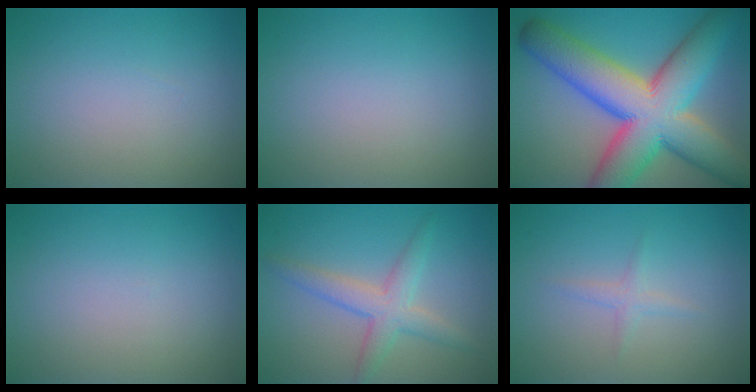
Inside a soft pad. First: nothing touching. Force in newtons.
{"total": 0.0}
{"total": 14.8, "press": 14.8, "slide": 0.5}
{"total": 0.0}
{"total": 3.5, "press": 3.5, "slide": 0.2}
{"total": 1.1, "press": 1.1, "slide": 0.0}